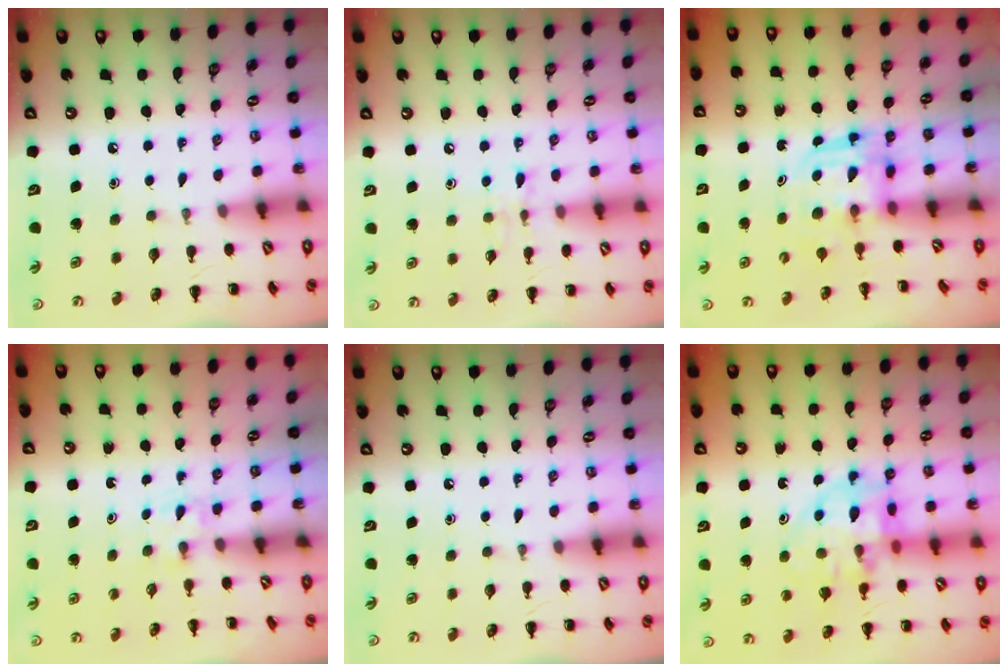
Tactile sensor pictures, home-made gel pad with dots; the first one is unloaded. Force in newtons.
{"total": 5.9, "press": 5.8, "slide": 1.1}
{"total": 3.1, "press": 3.1, "slide": 0.2}
{"total": 1.4, "press": 1.2, "slide": 0.8}
{"total": 0.0}
{"total": 13.7, "press": 13.3, "slide": 3.3}